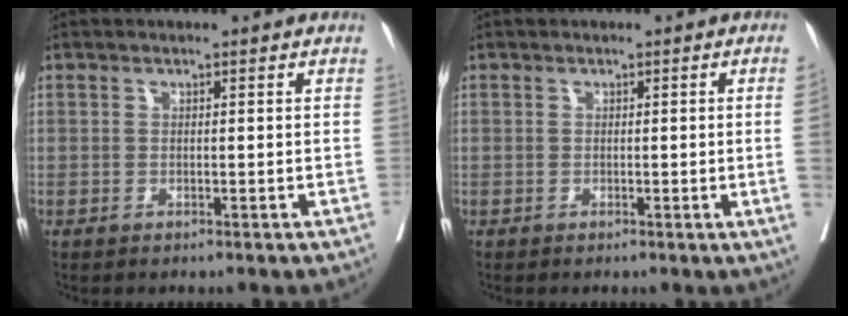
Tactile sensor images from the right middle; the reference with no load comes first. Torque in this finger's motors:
{"motor_torque": [0.36, -0.36, -0.54, -0.07]}